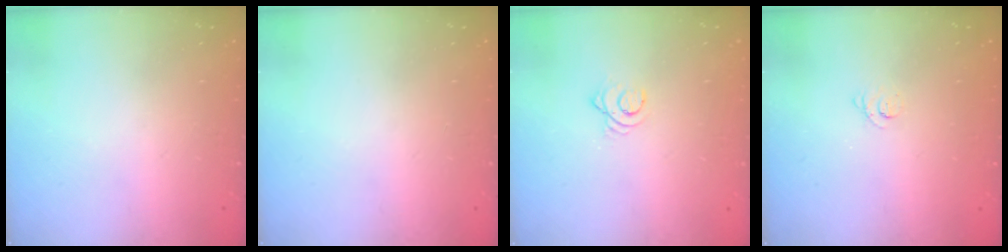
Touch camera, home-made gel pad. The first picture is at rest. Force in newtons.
{"total": 0.0}
{"total": 3.4, "press": 3.3, "slide": 0.4}
{"total": 2.3, "press": 2.2, "slide": 0.2}